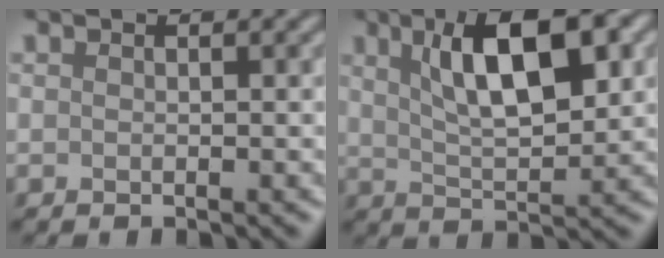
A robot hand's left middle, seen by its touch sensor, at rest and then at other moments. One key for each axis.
{"total": 8.2, "fx": 2.7, "fy": 2.8, "fz": 7.3, "tx": -0.114, "ty": 0.008, "tz": 0.049}